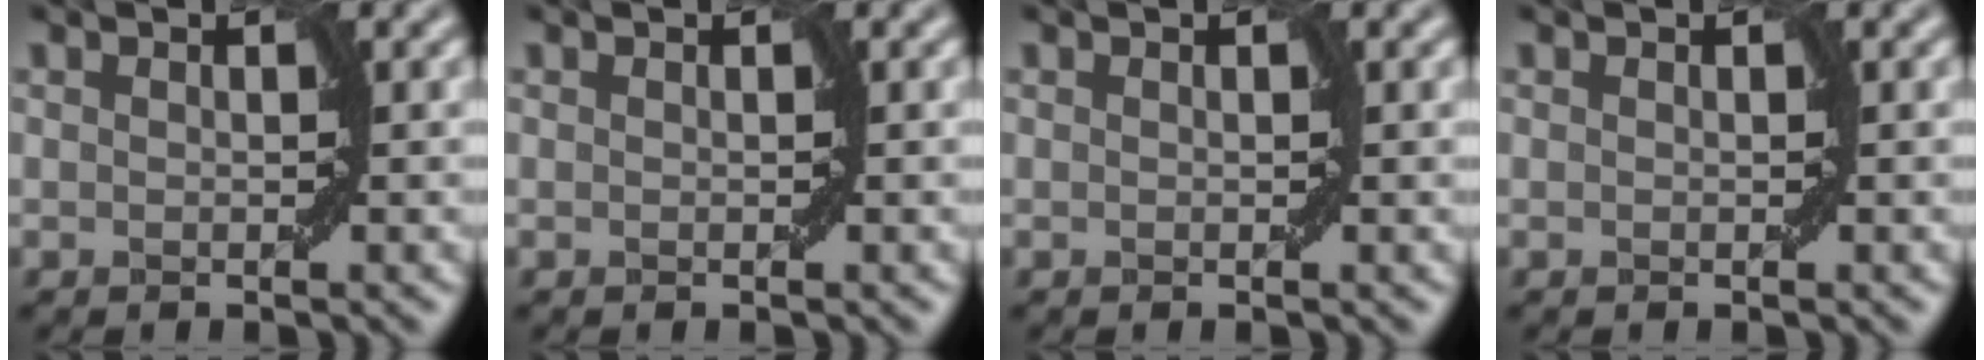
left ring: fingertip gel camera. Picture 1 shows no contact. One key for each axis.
{"total": 0.0}
{"total": 0.0}
{"total": 0.0}